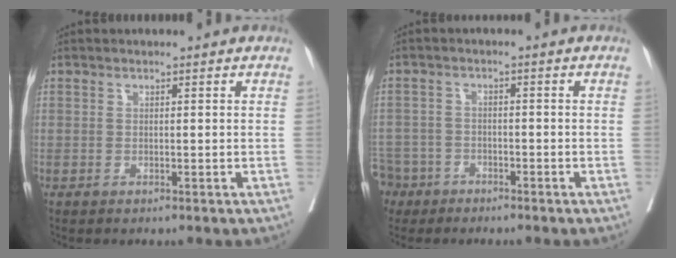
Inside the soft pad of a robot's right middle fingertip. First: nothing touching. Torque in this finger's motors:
{"motor_torque": [1.36, -0.78, 1.05, 0.21]}